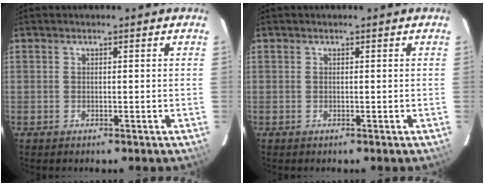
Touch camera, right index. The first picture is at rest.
{"total": 0.0}